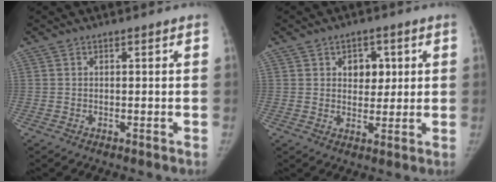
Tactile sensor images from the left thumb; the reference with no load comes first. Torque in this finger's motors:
{"motor_torque": [0.01, 0.03, 0.09, -0.15, -0.01]}